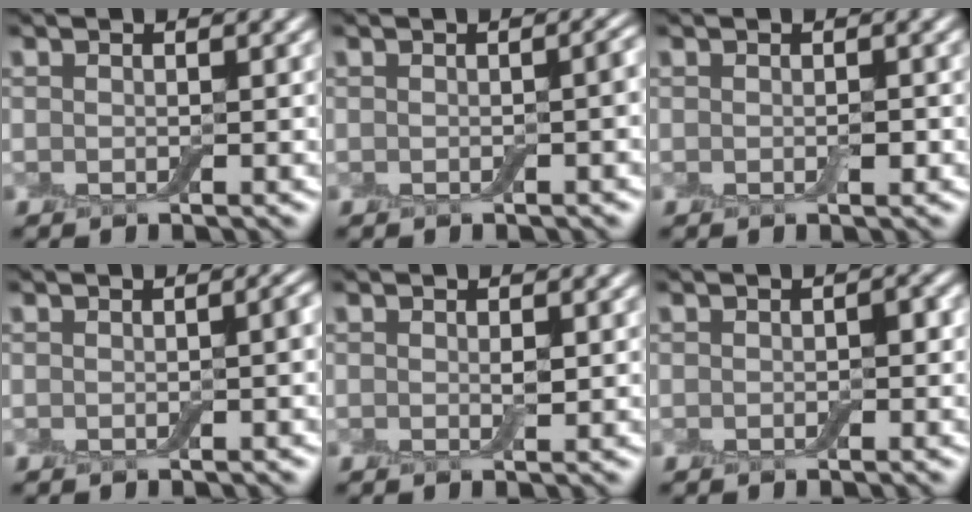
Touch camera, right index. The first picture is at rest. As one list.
[{"total": 1.4, "force": [-0.2, 0.3, 1.3], "torque": [-0.016, 0.003, -0.002]}, {"total": 0.6, "force": [-0.1, 0.3, 0.5], "torque": [-0.007, -0.001, 0.000]}, {"total": 1.1, "force": [-0.1, 0.1, 1.1], "torque": [-0.014, 0.004, 0.000]}, {"total": 0.6, "force": [0.1, 0.2, 0.6], "torque": [-0.010, -0.001, 0.001]}, {"total": 1.0, "force": [-0.1, 0.6, 0.8], "torque": [-0.010, 0.000, 0.000]}]